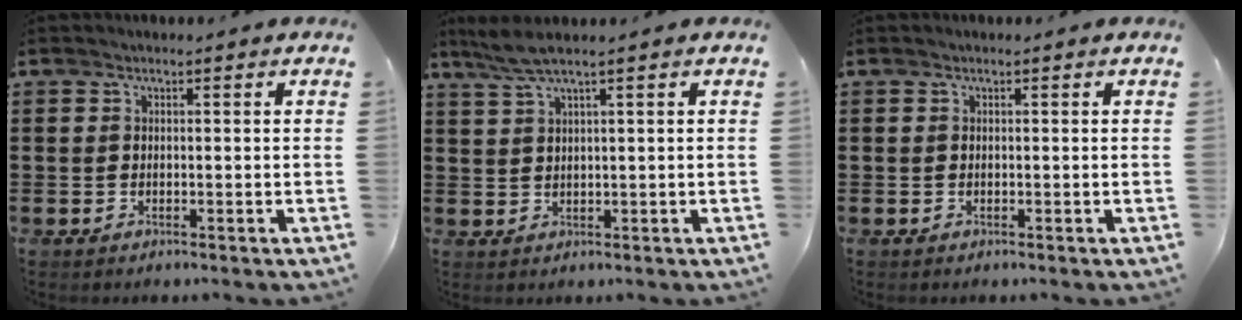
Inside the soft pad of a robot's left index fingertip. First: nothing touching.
{"total": 3.2, "force": [1.8, -0.1, 2.6], "torque": [-0.061, -0.001, 0.031]}
{"total": 0.0}